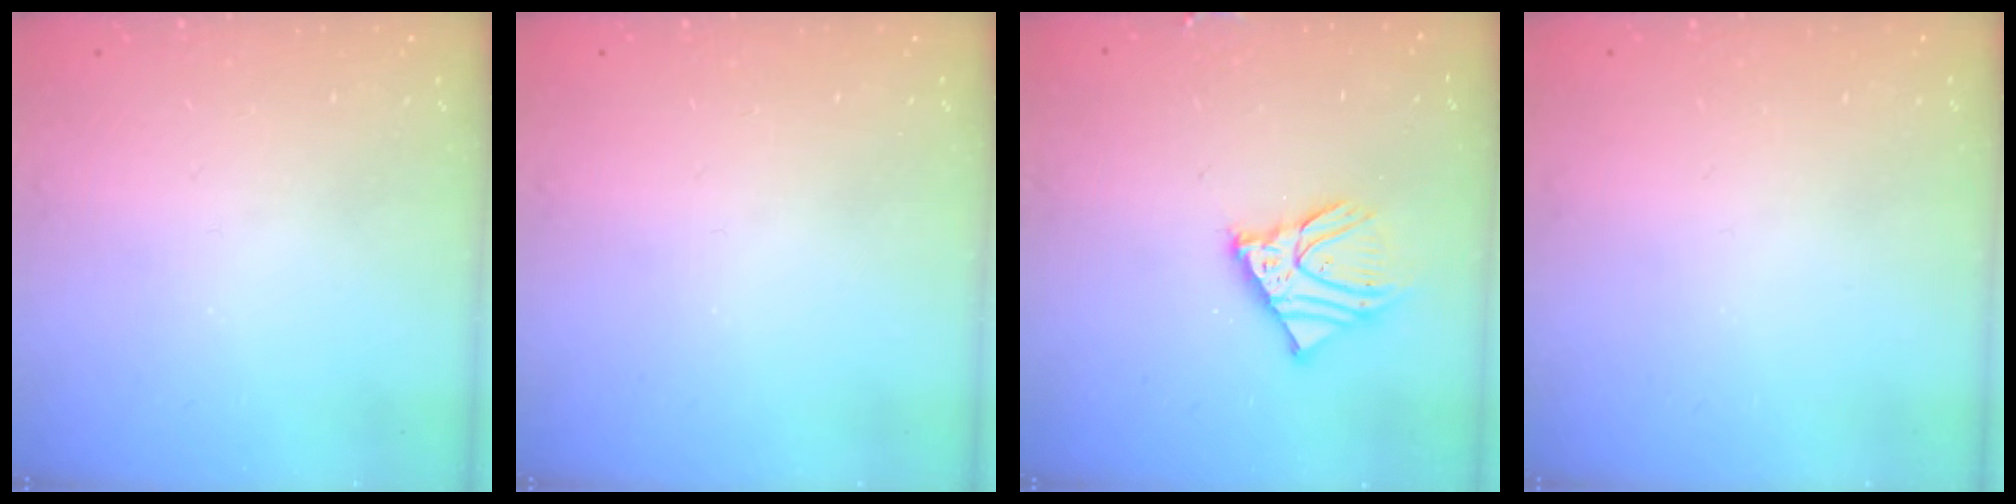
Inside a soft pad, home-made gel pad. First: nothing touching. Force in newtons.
{"total": 0.0}
{"total": 10.6, "press": 10.4, "slide": 2.2}
{"total": 0.0}